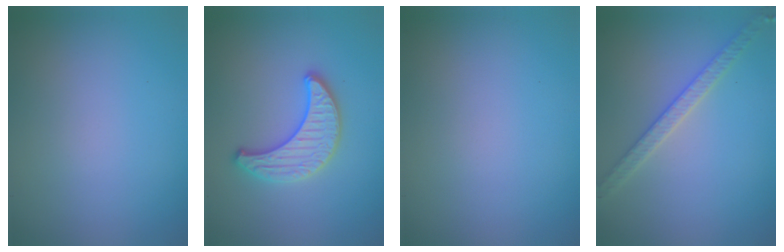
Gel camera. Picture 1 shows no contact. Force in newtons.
{"total": 3.4, "press": 3.3, "slide": 0.5}
{"total": 0.0}
{"total": 2.9, "press": 2.8, "slide": 0.6}